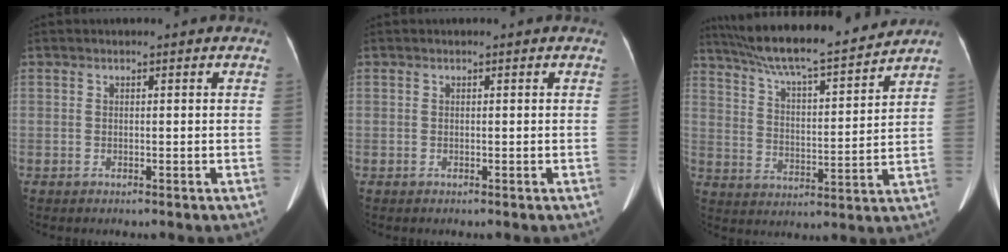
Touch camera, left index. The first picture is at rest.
{"total": 0.0}
{"total": 17.5, "force": [15.9, 0.3, 7.3], "torque": [-0.129, 0.002, 0.257]}